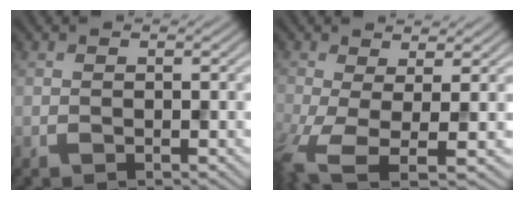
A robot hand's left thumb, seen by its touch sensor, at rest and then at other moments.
{"total": 6.0, "force": [-1.7, 2.2, 5.4], "torque": [-0.123, -0.026, -0.028]}